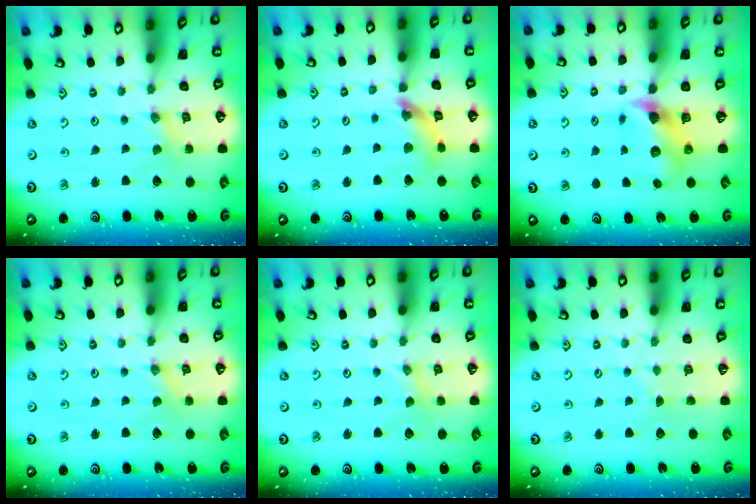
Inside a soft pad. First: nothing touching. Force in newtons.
{"total": 9.2, "press": 9.2, "slide": 0.8}
{"total": 7.7, "press": 7.6, "slide": 0.6}
{"total": 0.0}
{"total": 0.0}
{"total": 1.7, "press": 1.7, "slide": 0.2}